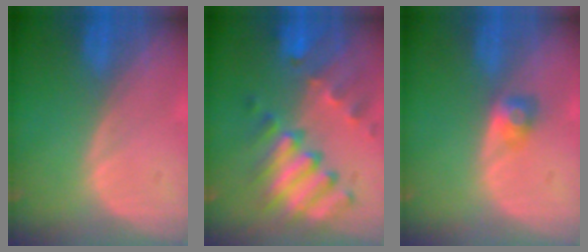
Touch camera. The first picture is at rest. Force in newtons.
{"total": 10.2, "press": 8.9, "slide": 5.0}
{"total": 2.4, "press": 2.2, "slide": 1.0}